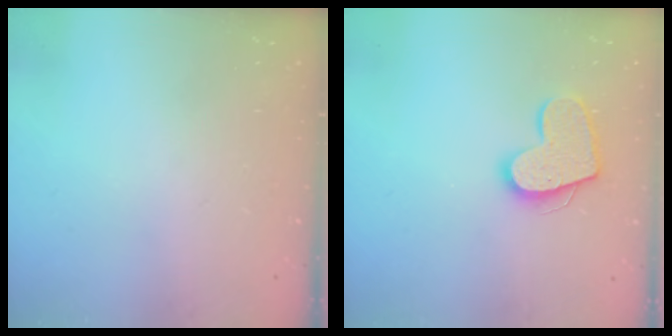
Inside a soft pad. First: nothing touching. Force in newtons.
{"total": 13.5, "press": 13.5, "slide": 0.9}